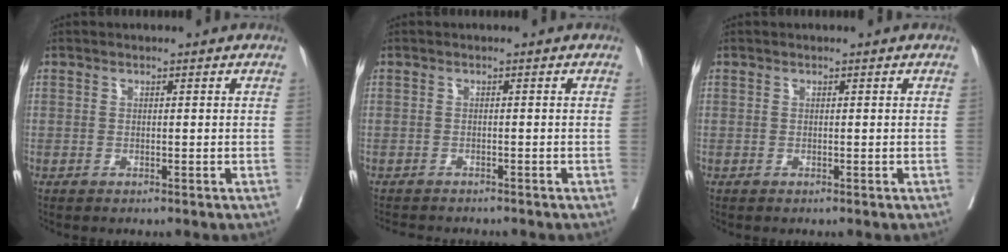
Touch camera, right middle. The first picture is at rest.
{"total": 4.7, "force": [-4.4, 0.9, 1.3], "torque": [-0.016, -0.007, -0.065]}
{"total": 0.0}